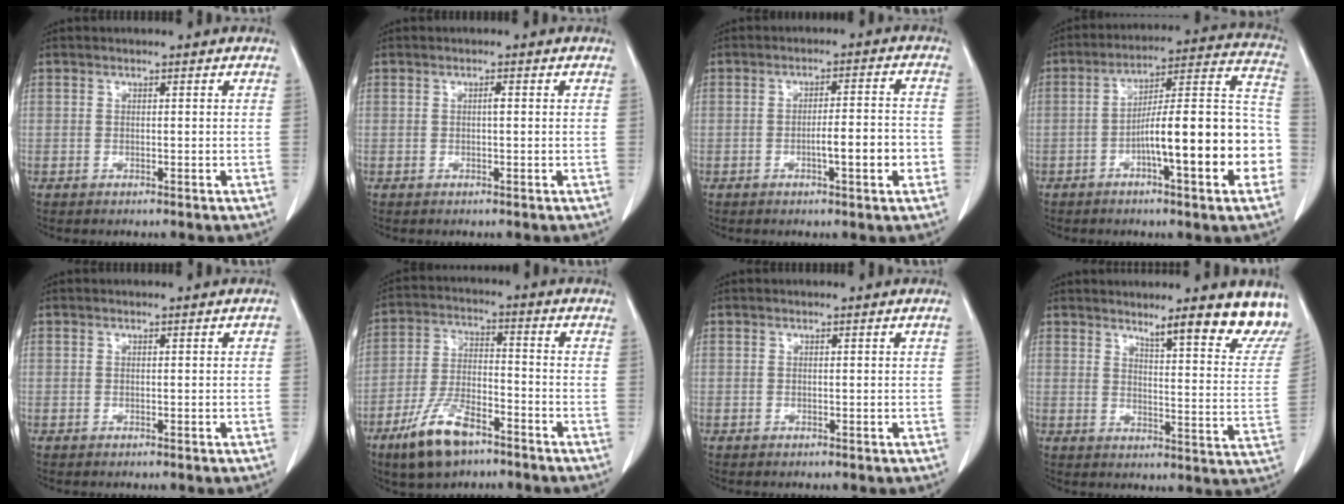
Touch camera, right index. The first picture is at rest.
{"total": 0.7, "force": [0.0, 0.1, 0.7], "torque": [-0.013, 0.001, 0.000]}
{"total": 6.0, "force": [-2.0, 0.7, 5.6], "torque": [-0.085, 0.009, -0.026]}
{"total": 18.3, "force": [-5.4, 2.5, 17.3], "torque": [-0.209, 0.034, -0.075]}
{"total": 0.0}
{"total": 10.6, "force": [-7.0, 3.9, 6.9], "torque": [-0.147, -0.008, -0.131]}
{"total": 0.0}
{"total": 12.5, "force": [11.1, 0.5, 5.6], "torque": [-0.049, -0.048, 0.123]}